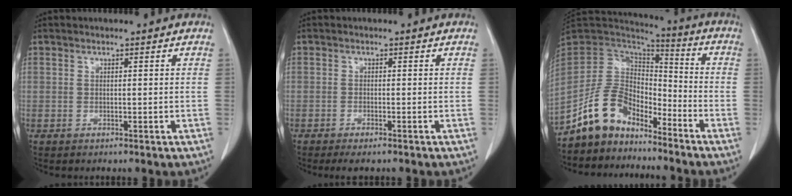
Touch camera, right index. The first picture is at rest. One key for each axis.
{"total": 2.6, "fx": -2.0, "fy": 0.6, "fz": 1.5, "tx": -0.018, "ty": -0.005, "tz": -0.025}
{"total": 10.7, "fx": -8.3, "fy": 5.4, "fz": 4.0, "tx": -0.083, "ty": 0.041, "tz": -0.158}